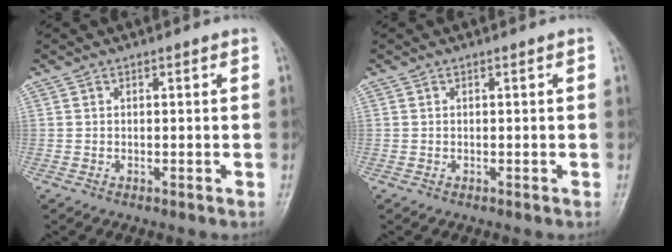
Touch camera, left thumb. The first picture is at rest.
{"total": 0.0}